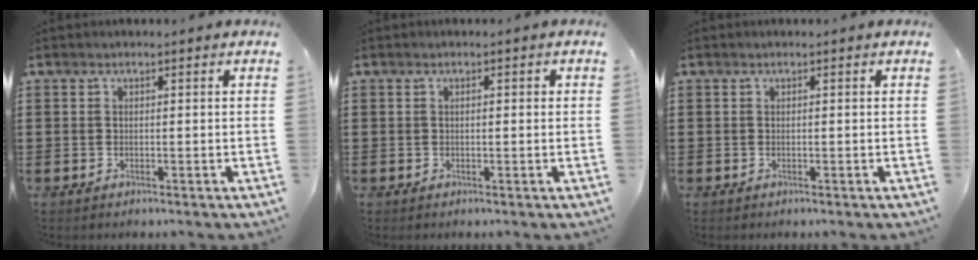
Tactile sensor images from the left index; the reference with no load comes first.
{"total": 0.7, "force": [0.0, 0.1, 0.7], "torque": [-0.013, -0.002, 0.000]}
{"total": 0.0}